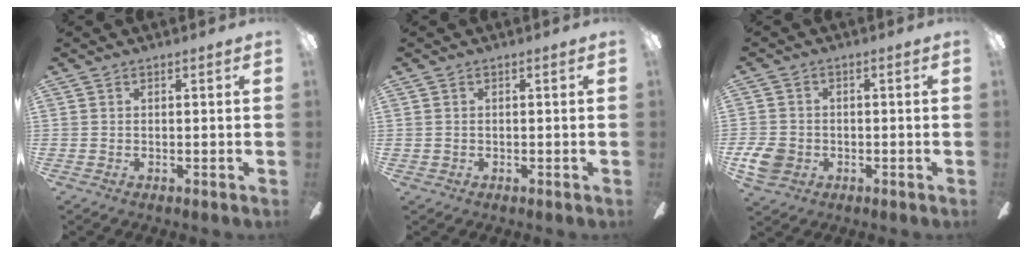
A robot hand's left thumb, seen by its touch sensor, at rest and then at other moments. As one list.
[{"total": 0.6, "force": [-0.1, 0.6, 0.1], "torque": [-0.002, 0.004, -0.004]}, {"total": 6.5, "force": [-1.7, 5.5, 2.9], "torque": [-0.068, 0.012, -0.032]}]